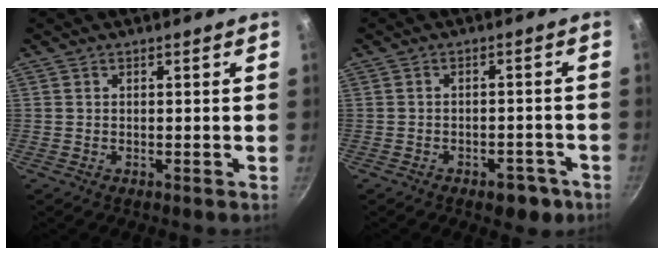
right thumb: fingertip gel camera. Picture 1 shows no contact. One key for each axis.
{"total": 5.5, "fx": -3.1, "fy": 3.1, "fz": 3.2, "tx": -0.021, "ty": 0.029, "tz": -0.025}